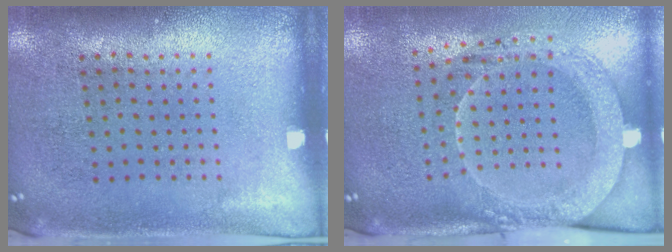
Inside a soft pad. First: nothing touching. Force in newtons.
{"total": 2.0, "press": 2.0, "slide": 0.2}